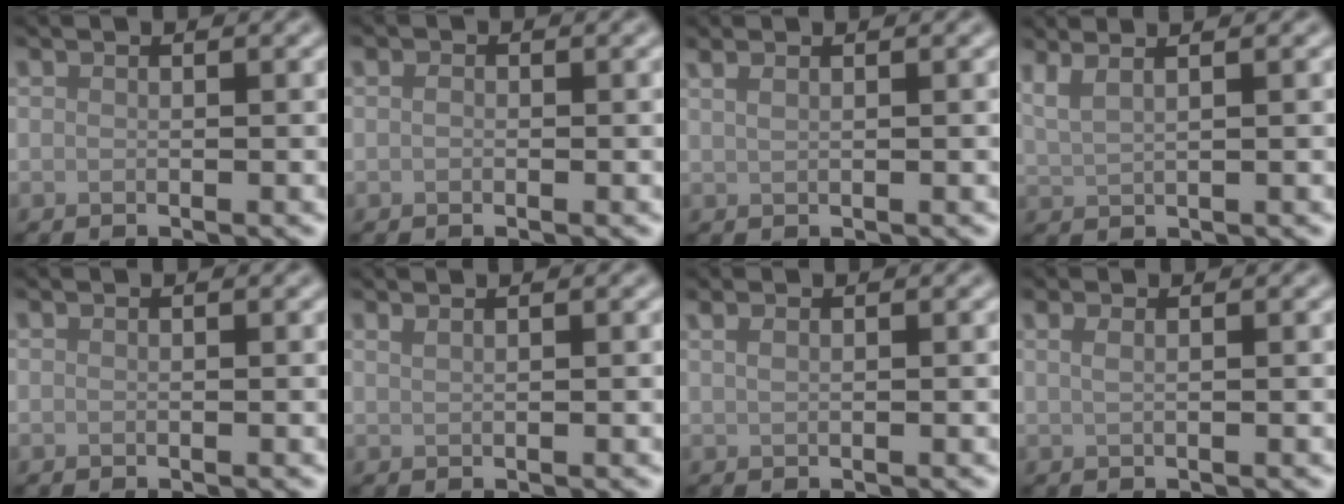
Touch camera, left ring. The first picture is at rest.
{"total": 0.8, "force": [0.0, 0.6, 0.4], "torque": [-0.005, -0.002, 0.000]}
{"total": 1.3, "force": [0.8, 0.5, 0.8], "torque": [-0.017, -0.001, 0.016]}
{"total": 3.6, "force": [2.5, 1.4, 2.2], "torque": [-0.028, 0.021, 0.024]}
{"total": 0.0}
{"total": 0.9, "force": [0.7, 0.3, 0.5], "torque": [-0.006, -0.001, 0.011]}
{"total": 0.9, "force": [0.6, 0.3, 0.6], "torque": [-0.014, 0.002, 0.013]}
{"total": 1.6, "force": [0.7, 0.8, 1.2], "torque": [-0.017, -0.006, 0.006]}